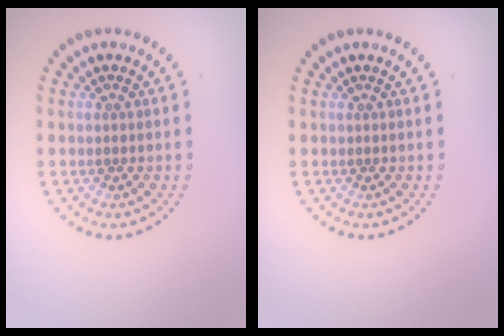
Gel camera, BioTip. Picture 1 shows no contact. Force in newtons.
{"total": 0.0}